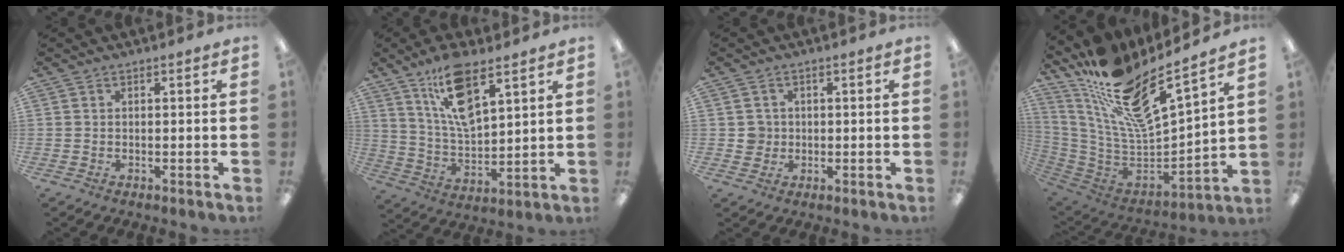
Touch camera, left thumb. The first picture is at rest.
{"total": 14.2, "force": [8.8, 5.9, 9.4], "torque": [-0.167, -0.031, 0.156]}
{"total": 3.0, "force": [0.2, 3.0, 0.3], "torque": [-0.003, 0.002, -0.001]}
{"total": 18.6, "force": [14.0, 4.0, 11.6], "torque": [-0.224, -0.109, 0.236]}